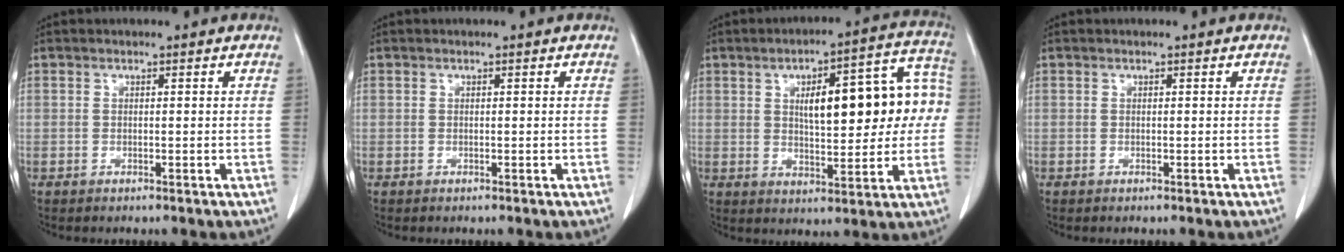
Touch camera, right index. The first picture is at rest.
{"total": 0.0}
{"total": 16.3, "force": [2.1, 5.2, 15.3], "torque": [-0.198, 0.045, 0.035]}
{"total": 0.0}